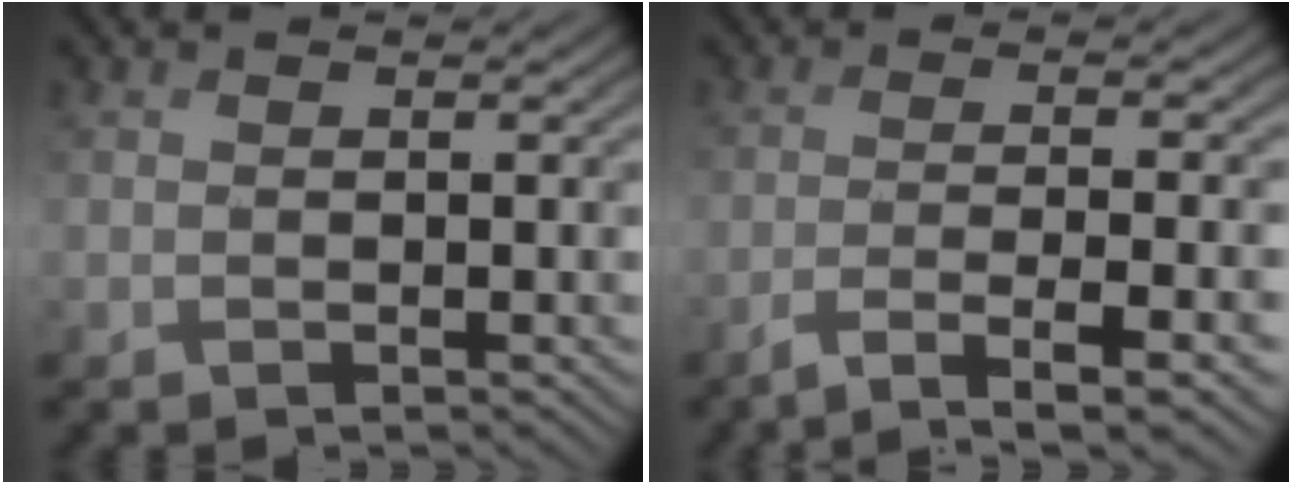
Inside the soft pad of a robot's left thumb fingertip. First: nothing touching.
{"total": 7.9, "force": [-5.0, 1.0, 6.0], "torque": [-0.077, 0.007, -0.090]}